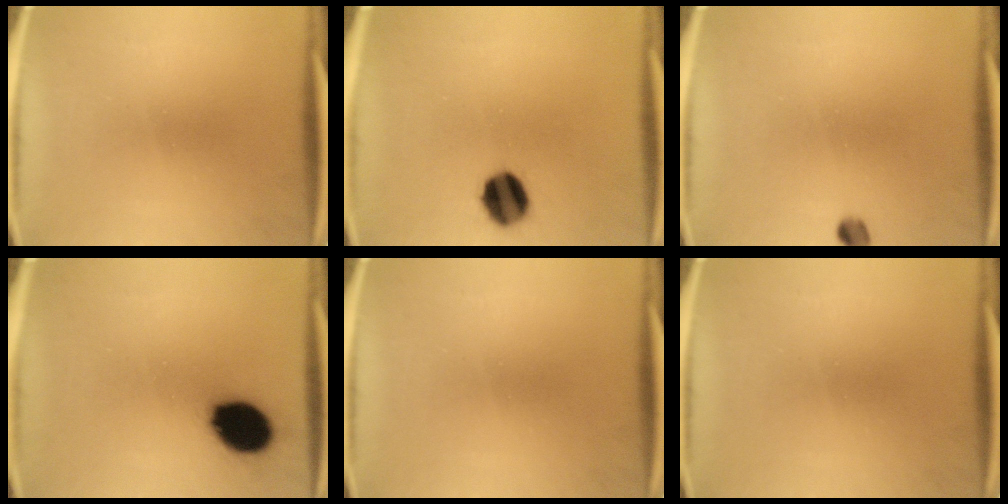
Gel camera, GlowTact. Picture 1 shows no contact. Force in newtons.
{"total": 9.4}
{"total": 2.0}
{"total": 12.9}
{"total": 0.0}
{"total": 0.0}